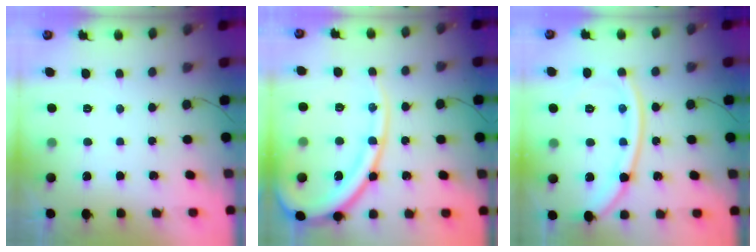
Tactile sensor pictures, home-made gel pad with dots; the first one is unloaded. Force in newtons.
{"total": 18.5, "press": 18.3, "slide": 2.4}
{"total": 14.0, "press": 13.9, "slide": 1.1}